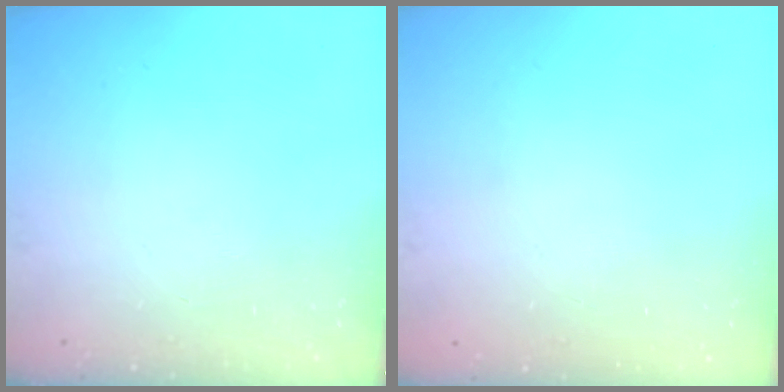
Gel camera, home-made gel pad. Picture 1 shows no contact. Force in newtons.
{"total": 0.0}